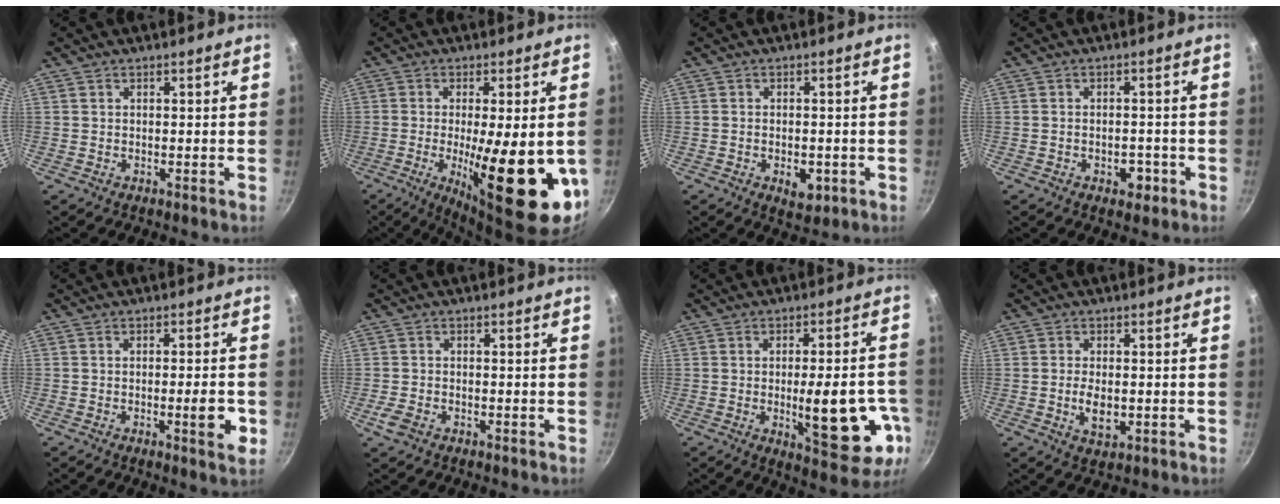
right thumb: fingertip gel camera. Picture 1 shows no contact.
{"total": 20.3, "force": [-3.9, 6.1, 19.0], "torque": [-0.266, -0.017, -0.045]}
{"total": 4.6, "force": [-1.5, 2.6, 3.4], "torque": [-0.038, 0.005, -0.015]}
{"total": 3.7, "force": [-1.6, 2.3, 2.4], "torque": [-0.019, 0.011, -0.018]}
{"total": 5.7, "force": [-1.5, 1.3, 5.4], "torque": [-0.067, 0.006, -0.021]}
{"total": 3.0, "force": [-1.6, 1.9, 1.8], "torque": [-0.043, 0.008, -0.032]}
{"total": 16.7, "force": [-4.1, 5.9, 15.1], "torque": [-0.182, 0.006, -0.047]}
{"total": 5.0, "force": [-0.7, 2.7, 4.1], "torque": [-0.078, -0.002, -0.009]}